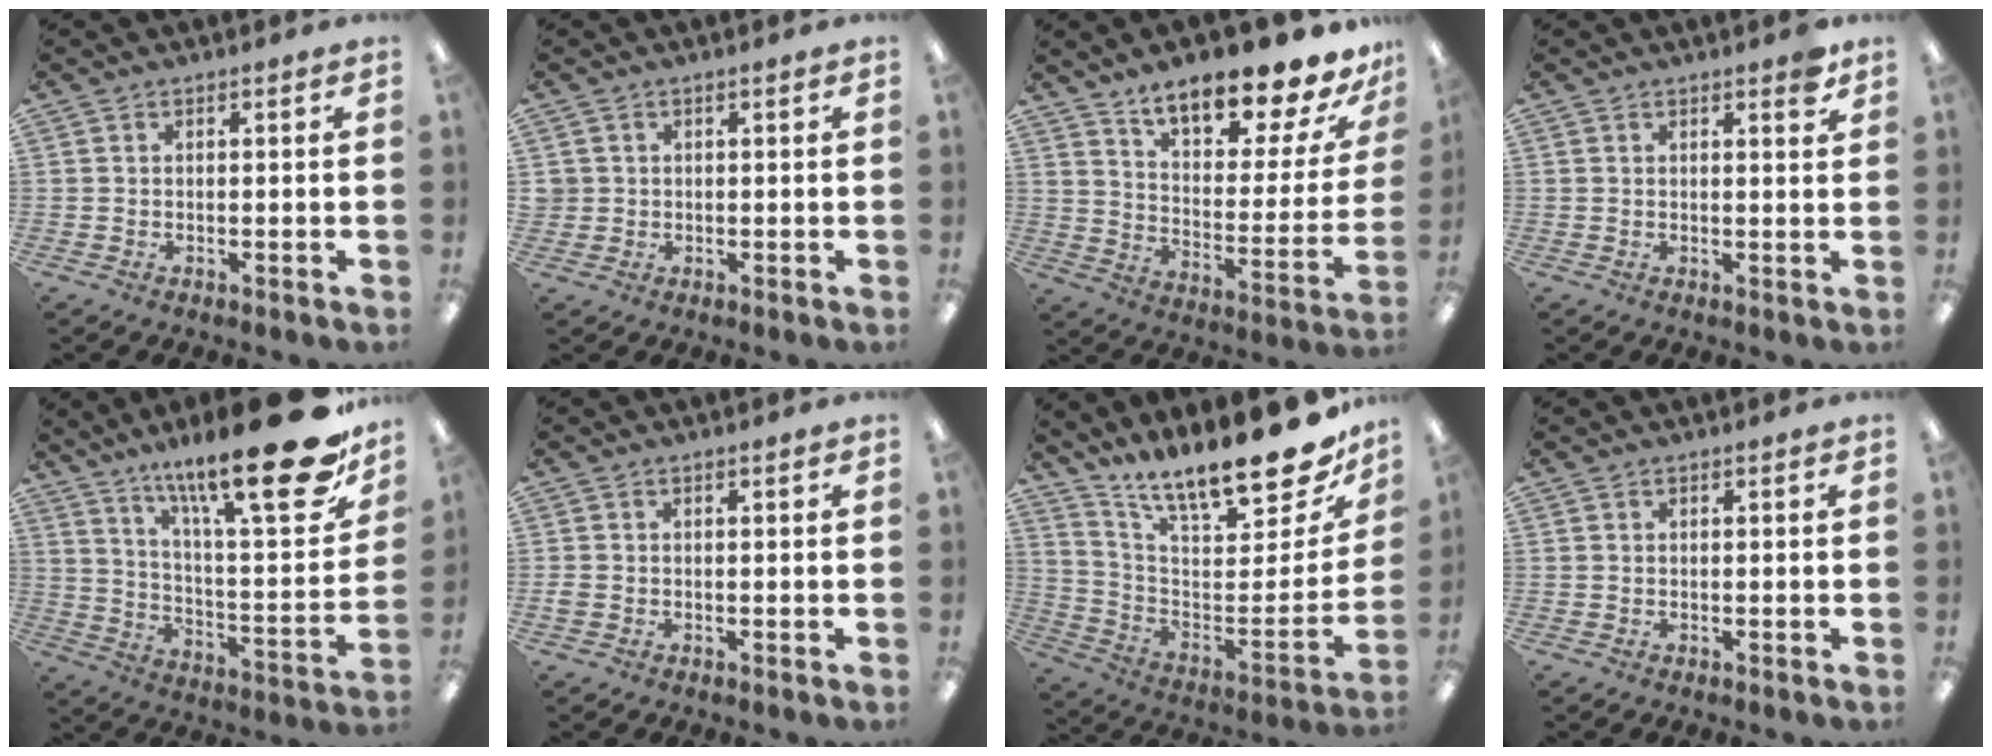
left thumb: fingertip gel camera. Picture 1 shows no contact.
{"total": 2.0, "force": [0.5, 1.9, 0.1], "torque": [-0.006, 0.003, 0.007]}
{"total": 17.9, "force": [15.0, 5.1, 8.4], "torque": [-0.127, -0.108, 0.252]}
{"total": 2.5, "force": [1.9, 0.5, 1.5], "torque": [-0.017, -0.006, 0.030]}
{"total": 26.6, "force": [17.2, 6.1, 19.3], "torque": [-0.282, -0.117, 0.274]}
{"total": 1.2, "force": [-0.4, 0.9, 0.7], "torque": [-0.011, 0.003, -0.007]}
{"total": 18.6, "force": [15.0, 4.6, 9.9], "torque": [-0.138, -0.123, 0.248]}
{"total": 0.0}